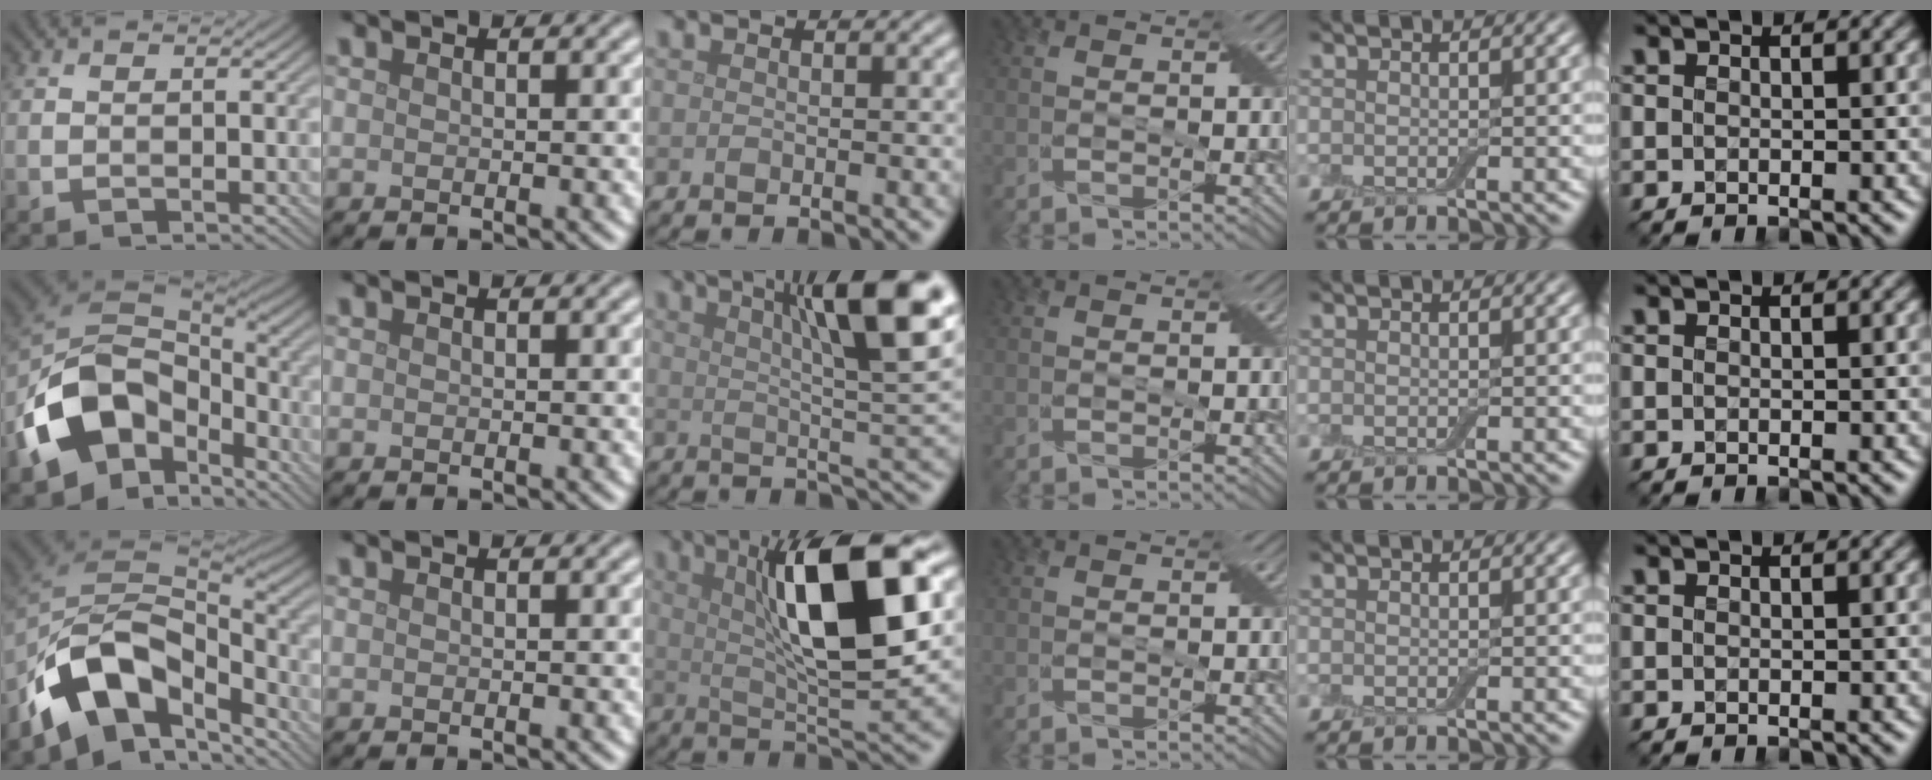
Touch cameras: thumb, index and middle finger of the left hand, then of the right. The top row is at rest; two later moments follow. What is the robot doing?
{"motion": "open", "object": "airpods case & airpods"}